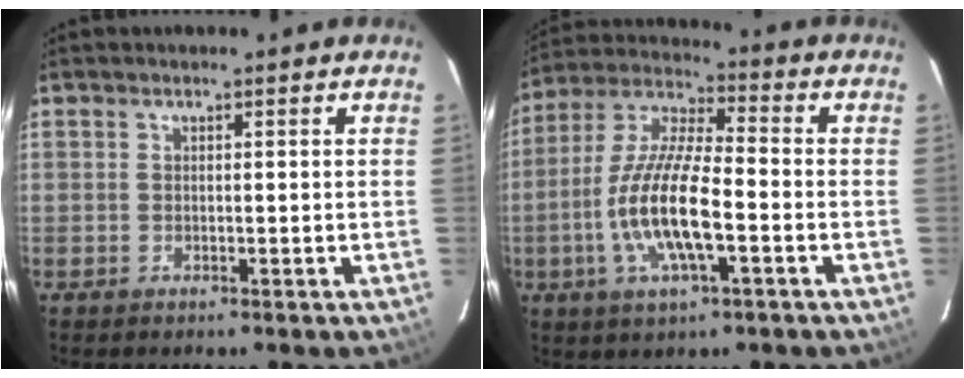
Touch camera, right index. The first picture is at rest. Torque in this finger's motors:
{"motor_torque": [1.79, -0.35, 1.05, 0.21]}